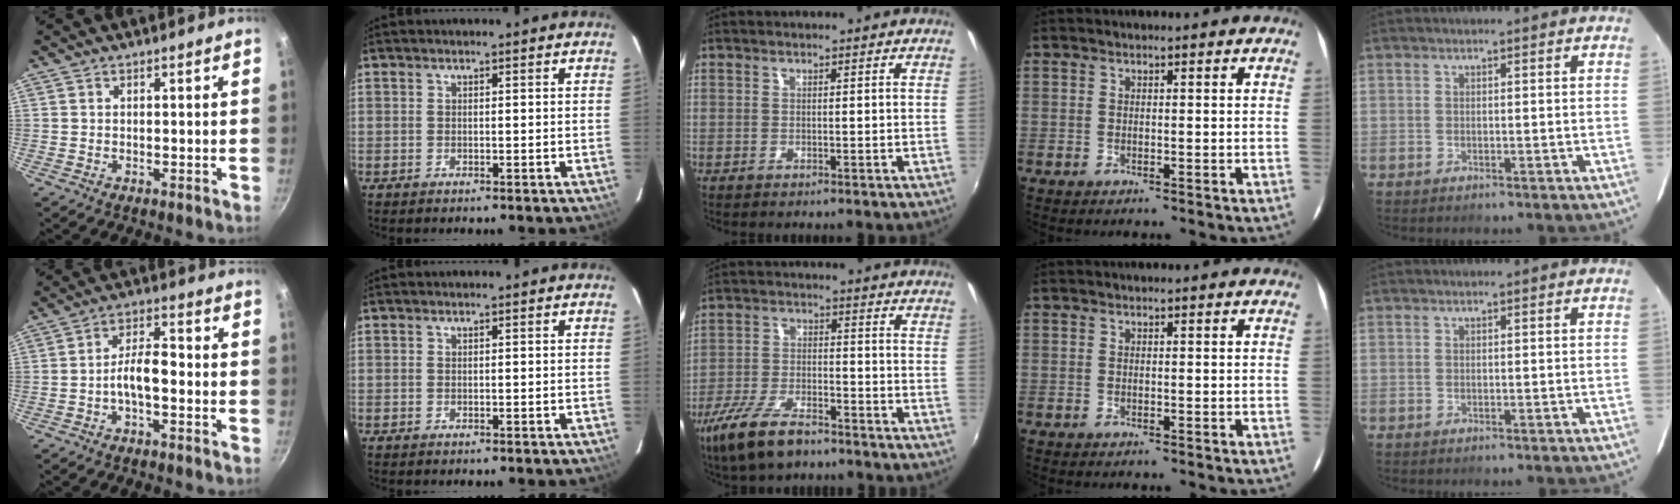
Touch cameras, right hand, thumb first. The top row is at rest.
{"thumb": {"total": 6.5, "force": [-1.8, 2.9, 5.6], "torque": [-0.086, 0.035, -0.038]}, "middle": {"total": 11.7, "force": [-8.4, 4.1, 7.0], "torque": [-0.160, -0.022, -0.156]}}